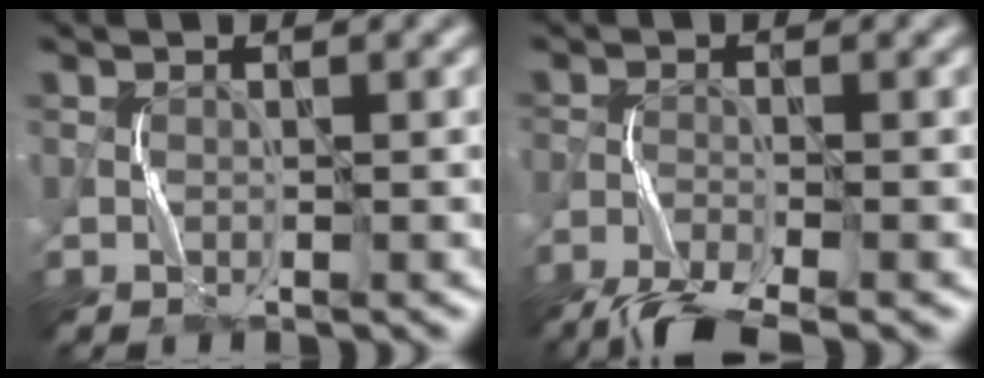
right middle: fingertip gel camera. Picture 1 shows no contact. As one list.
[{"total": 5.6, "force": [-4.9, 0.4, 2.7], "torque": [-0.053, -0.021, -0.100]}]